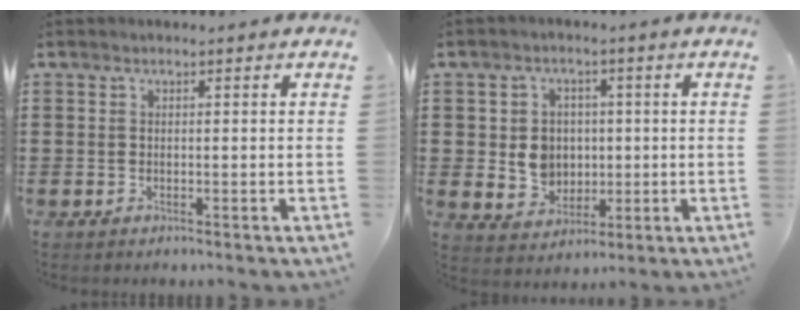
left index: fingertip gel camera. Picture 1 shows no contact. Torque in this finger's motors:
{"motor_torque": [0.88, 0.75, 0.26, 0.09]}